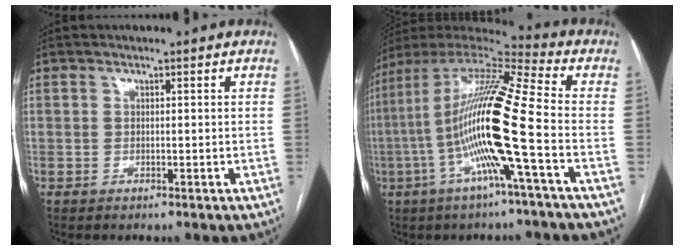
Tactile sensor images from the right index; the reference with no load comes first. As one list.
[{"total": 19.0, "force": [-3.8, 0.2, 18.6], "torque": [-0.358, 0.005, -0.085]}]